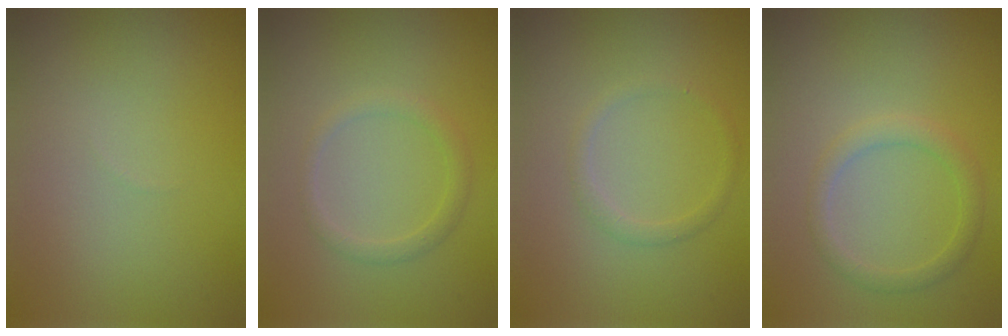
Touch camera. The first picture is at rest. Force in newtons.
{"total": 1.6, "press": 1.6, "slide": 0.0}
{"total": 1.2, "press": 1.2, "slide": 0.0}
{"total": 2.0, "press": 2.0, "slide": 0.1}